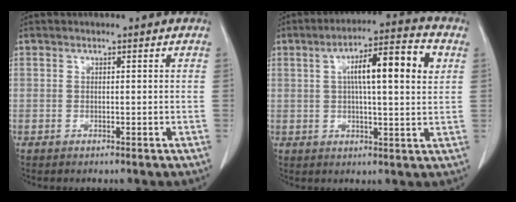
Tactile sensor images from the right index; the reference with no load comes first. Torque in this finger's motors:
{"motor_torque": [0.55, 0.52, 0.27, 0.11]}